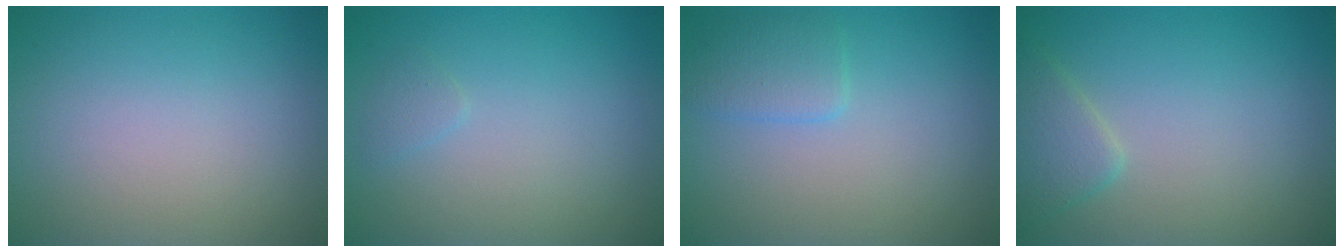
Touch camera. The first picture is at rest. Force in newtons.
{"total": 0.7, "press": 0.7, "slide": 0.1}
{"total": 2.0, "press": 2.0, "slide": 0.1}
{"total": 2.3, "press": 2.3, "slide": 0.1}